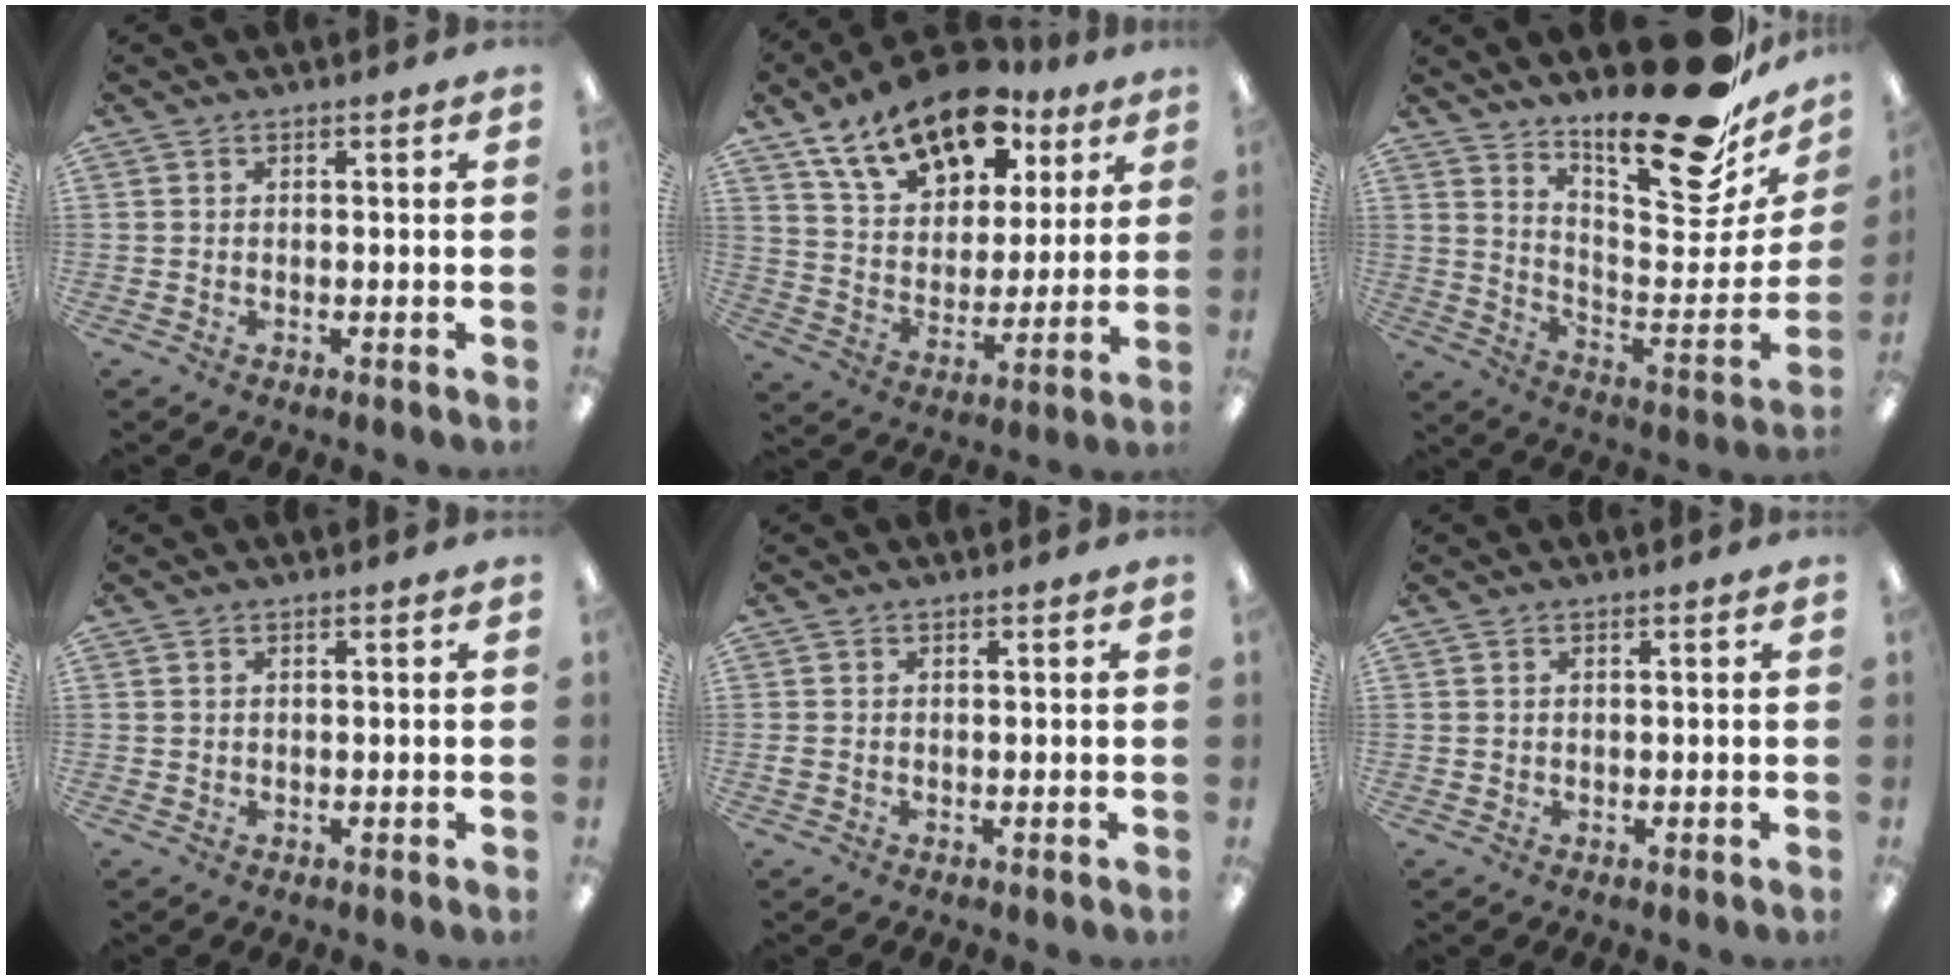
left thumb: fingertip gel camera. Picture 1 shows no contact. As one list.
[{"total": 17.7, "force": [12.2, 9.4, 8.7], "torque": [-0.152, -0.063, 0.219]}, {"total": 25.2, "force": [19.5, 6.8, 14.4], "torque": [-0.183, -0.145, 0.313]}, {"total": 0.7, "force": [0.4, 0.5, 0.1], "torque": [-0.001, 0.004, 0.007]}, {"total": 0.8, "force": [0.0, 0.7, 0.5], "torque": [-0.009, 0.005, -0.002]}, {"total": 0.5, "force": [0.3, 0.4, 0.1], "torque": [-0.001, 0.005, 0.005]}]